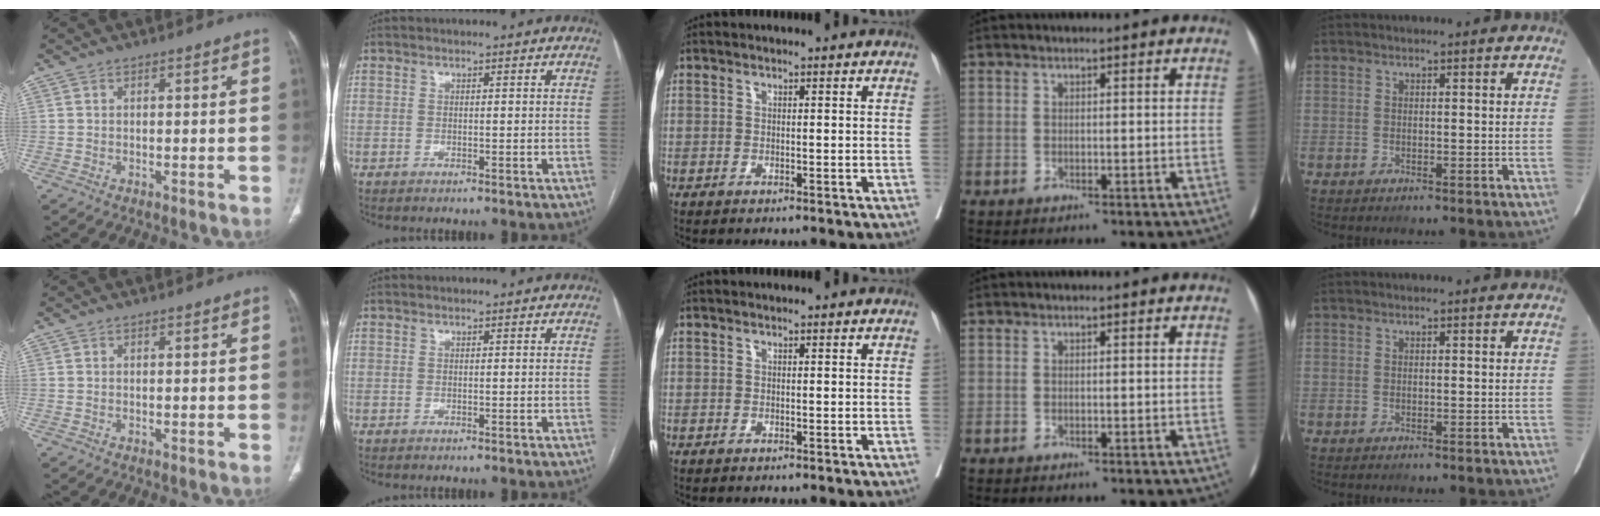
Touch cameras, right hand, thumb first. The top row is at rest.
{}